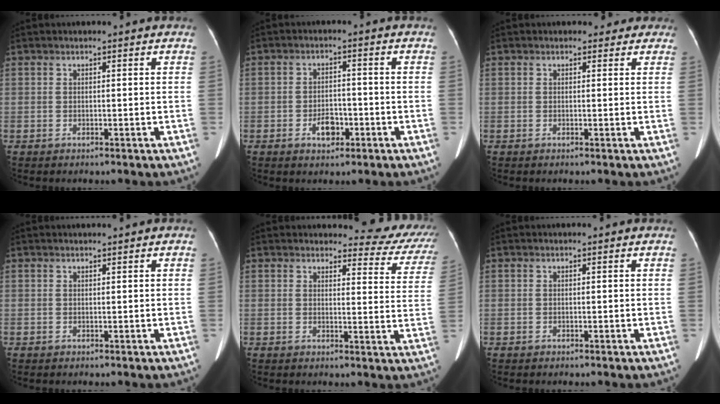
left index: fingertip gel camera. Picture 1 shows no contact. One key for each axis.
{"total": 3.8, "fx": -1.9, "fy": 2.2, "fz": 2.4, "tx": -0.040, "ty": 0.005, "tz": -0.027}
{"total": 2.1, "fx": 1.6, "fy": 1.5, "fz": 0.1, "tx": 0.013, "ty": -0.001, "tz": 0.007}
{"total": 0.8, "fx": 0.7, "fy": 0.2, "fz": 0.3, "tx": -0.005, "ty": 0.019, "tz": 0.011}
{"total": 10.3, "fx": 9.9, "fy": 2.7, "fz": 1.0, "tx": 0.027, "ty": -0.049, "tz": 0.079}
{"total": 0.0}